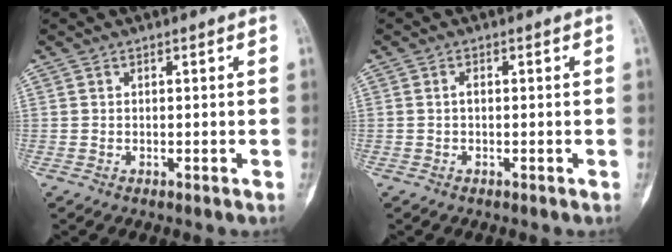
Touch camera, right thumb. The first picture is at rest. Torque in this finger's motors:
{"motor_torque": [0.14, 0.05, 0.00, -0.10, 0.02]}